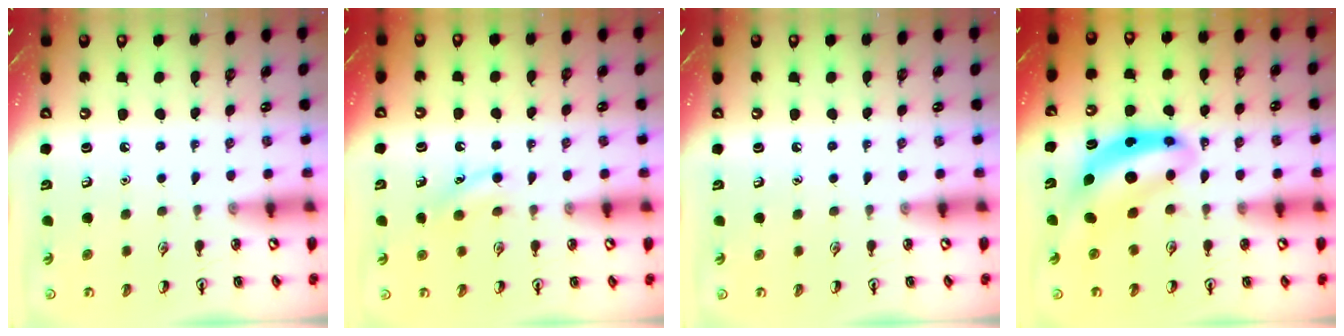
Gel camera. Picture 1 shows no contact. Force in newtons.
{"total": 5.8, "press": 5.6, "slide": 1.6}
{"total": 0.0}
{"total": 8.9, "press": 8.5, "slide": 2.7}